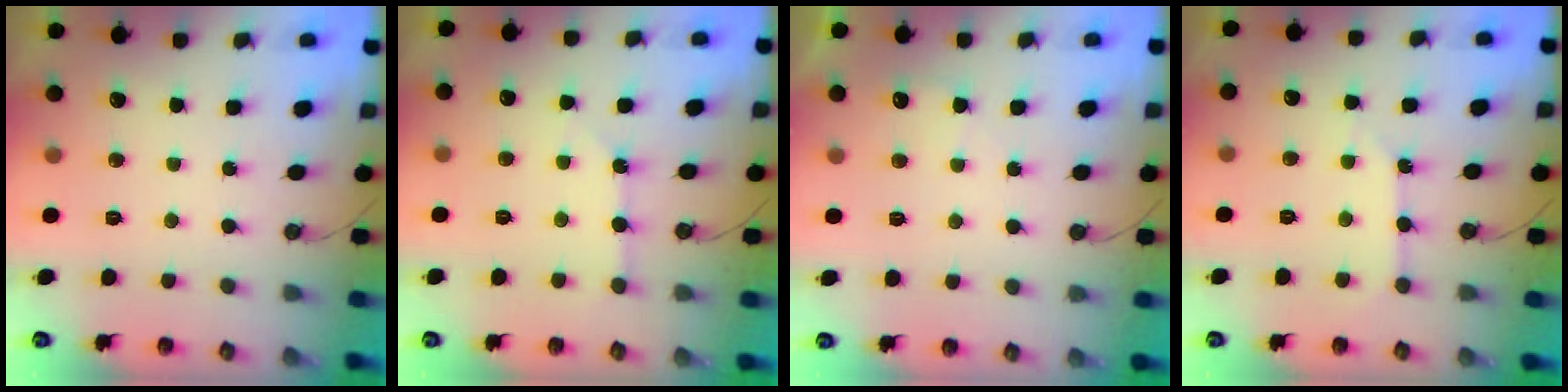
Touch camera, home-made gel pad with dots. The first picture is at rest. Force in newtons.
{"total": 3.5, "press": 3.4, "slide": 0.6}
{"total": 4.0, "press": 3.9, "slide": 0.7}
{"total": 2.5, "press": 2.5, "slide": 0.2}